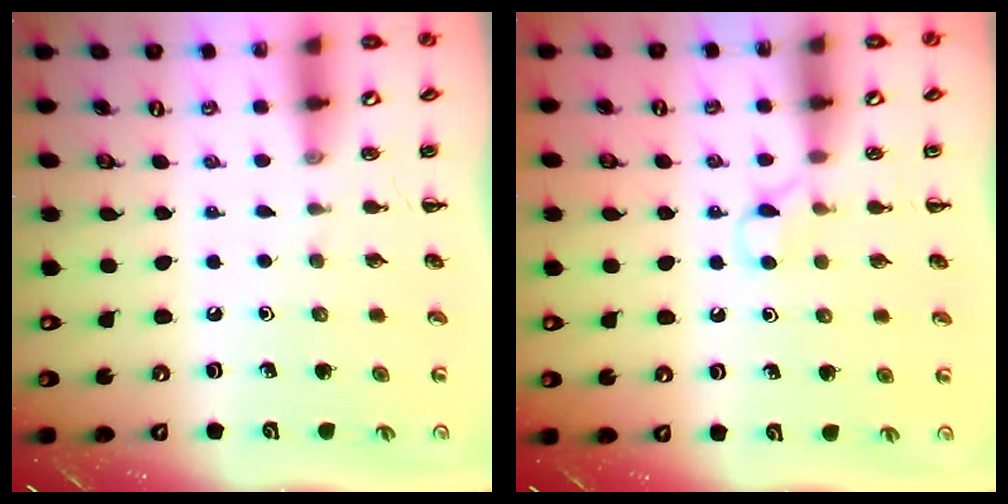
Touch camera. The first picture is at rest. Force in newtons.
{"total": 4.5, "press": 4.2, "slide": 1.5}